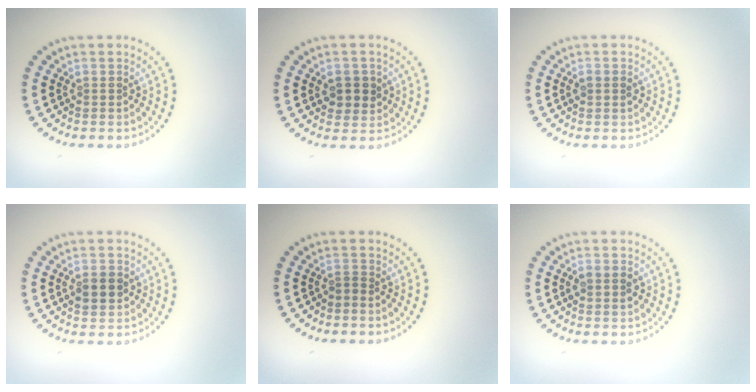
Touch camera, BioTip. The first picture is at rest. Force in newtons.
{"total": 2.4, "press": 2.3, "slide": 0.6}
{"total": 0.9, "press": 0.9, "slide": 0.1}
{"total": 2.3, "press": 2.3, "slide": 0.2}
{"total": 0.6, "press": 0.3, "slide": 0.5}
{"total": 1.6, "press": 1.6, "slide": 0.1}